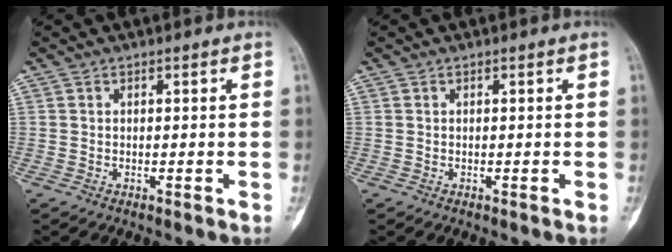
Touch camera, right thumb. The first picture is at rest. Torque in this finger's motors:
{"motor_torque": [0.01, 0.01, 0.06, -0.07, 0.08]}